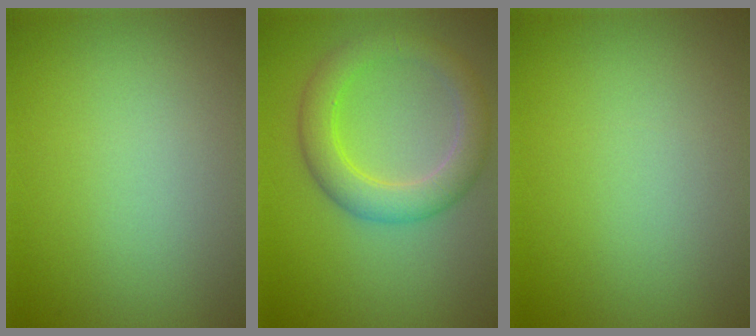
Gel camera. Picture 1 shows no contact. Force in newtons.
{"total": 4.4, "press": 4.4, "slide": 0.3}
{"total": 0.0}